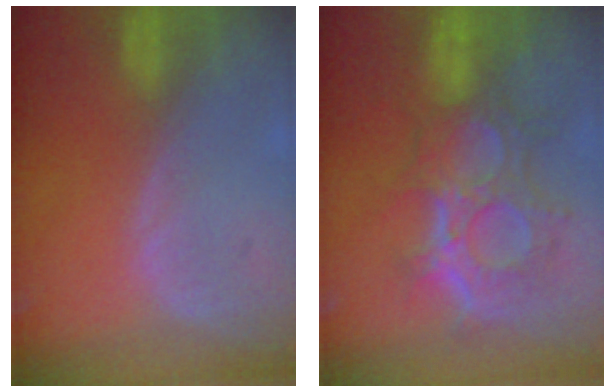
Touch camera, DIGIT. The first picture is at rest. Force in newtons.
{"total": 10.3, "press": 9.8, "slide": 3.3}